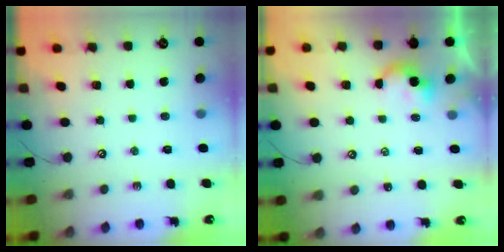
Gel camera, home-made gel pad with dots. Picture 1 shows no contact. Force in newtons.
{"total": 0.0}